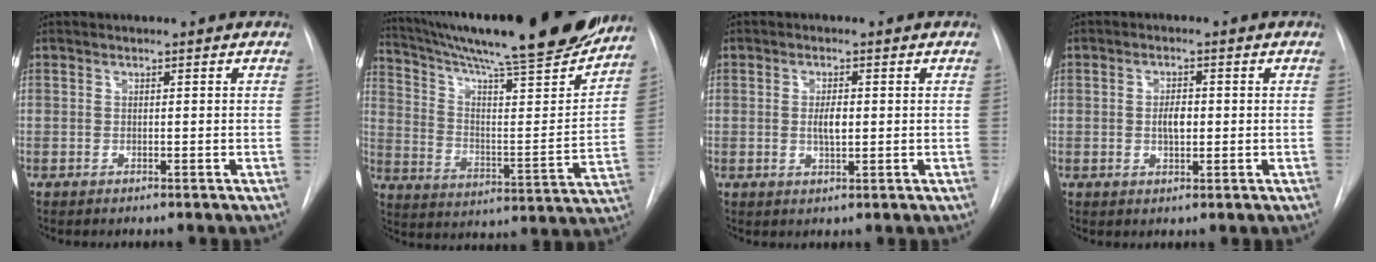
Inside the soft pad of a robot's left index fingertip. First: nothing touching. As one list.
[{"total": 28.9, "force": [24.8, 2.1, 14.6], "torque": [-0.241, -0.059, 0.352]}, {"total": 2.8, "force": [0.1, 0.9, 2.6], "torque": [-0.049, -0.001, 0.004]}, {"total": 2.9, "force": [0.0, 1.3, 2.6], "torque": [-0.046, 0.002, 0.001]}]